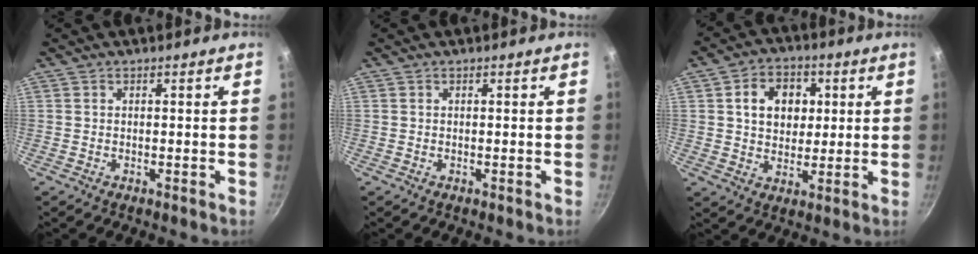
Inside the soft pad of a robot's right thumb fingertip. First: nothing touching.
{"total": 0.0}
{"total": 9.9, "force": [2.4, 7.8, 5.7], "torque": [-0.060, 0.003, 0.035]}